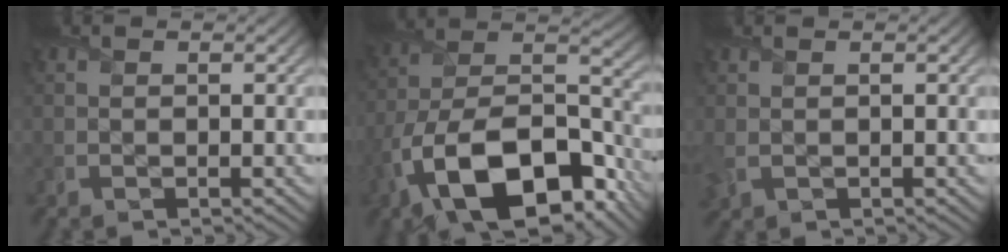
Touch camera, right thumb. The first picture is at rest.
{"total": 19.1, "force": [-10.5, 9.8, 12.6], "torque": [-0.241, -0.037, -0.169]}
{"total": 1.8, "force": [0.1, 1.2, 1.3], "torque": [-0.045, -0.003, 0.002]}